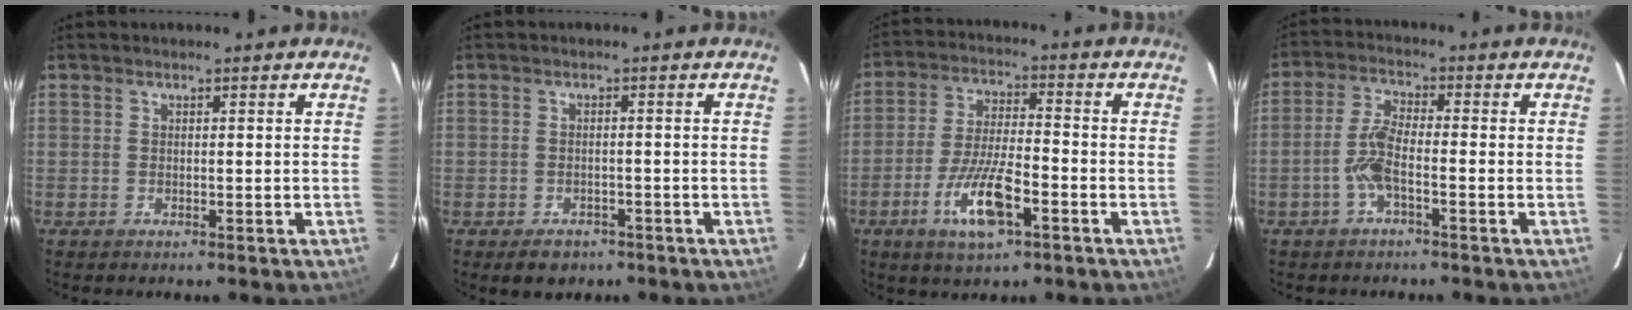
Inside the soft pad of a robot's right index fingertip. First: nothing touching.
{"total": 3.5, "force": [-2.3, 2.3, 1.1], "torque": [-0.015, 0.003, -0.025]}
{"total": 10.2, "force": [-4.7, 2.4, 8.8], "torque": [-0.175, -0.007, -0.082]}
{"total": 5.2, "force": [-1.9, 1.1, 4.8], "torque": [-0.106, 0.009, -0.040]}